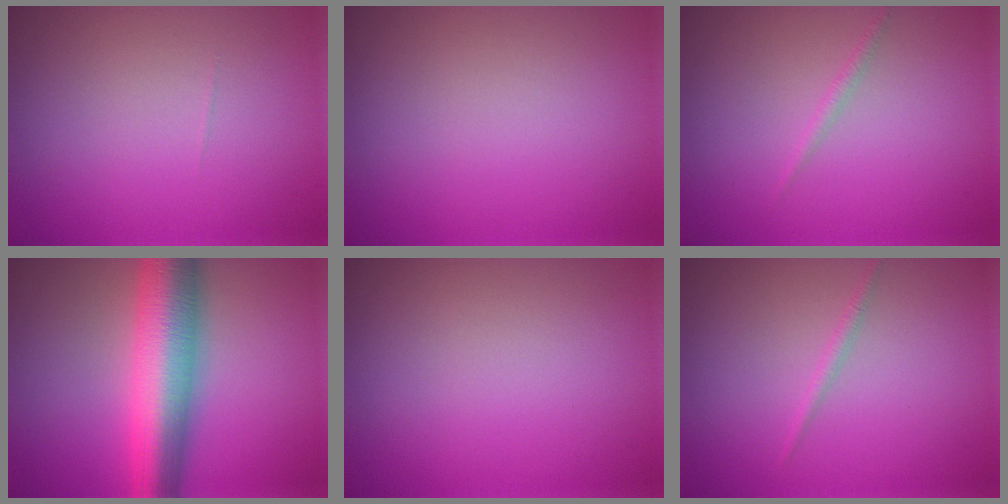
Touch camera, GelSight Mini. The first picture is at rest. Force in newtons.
{"total": 0.0}
{"total": 0.7, "press": 0.7, "slide": 0.1}
{"total": 9.5, "press": 9.5, "slide": 0.2}
{"total": 0.0}
{"total": 0.8, "press": 0.8, "slide": 0.0}